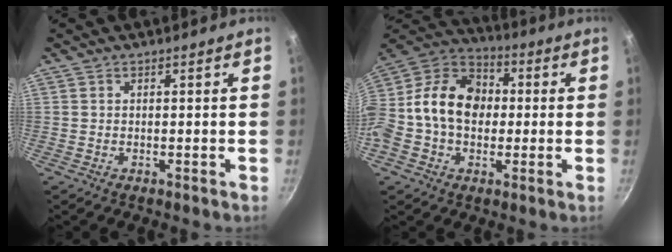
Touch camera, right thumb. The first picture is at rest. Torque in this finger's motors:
{"motor_torque": [2.51, 2.50, 1.01, -0.93, 0.42]}